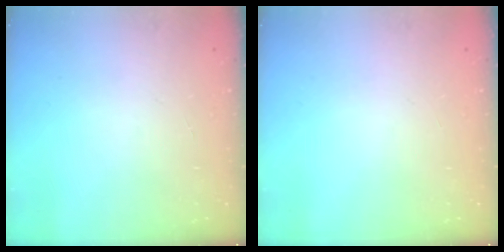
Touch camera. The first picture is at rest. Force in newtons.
{"total": 0.0}